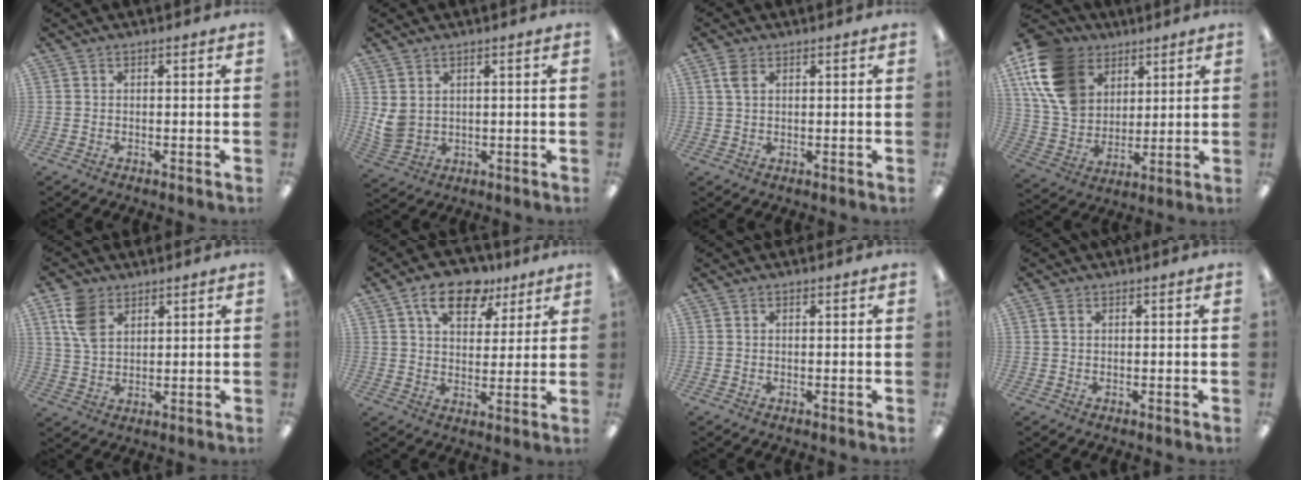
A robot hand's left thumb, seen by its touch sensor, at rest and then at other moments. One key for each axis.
{"total": 4.7, "fx": 2.2, "fy": 3.6, "fz": 2.0, "tx": -0.042, "ty": -0.011, "tz": 0.045}
{"total": 3.7, "fx": 1.8, "fy": 2.1, "fz": 2.4, "tx": -0.055, "ty": 0.003, "tz": 0.033}
{"total": 17.6, "fx": 8.3, "fy": 13.0, "fz": 8.6, "tx": -0.195, "ty": -0.027, "tz": 0.161}
{"total": 8.7, "fx": 5.0, "fy": 5.7, "fz": 4.4, "tx": -0.095, "ty": -0.003, "tz": 0.098}
{"total": 12.7, "fx": 7.9, "fy": 7.2, "fz": 6.9, "tx": -0.102, "ty": -0.029, "tz": 0.139}
{"total": 0.6, "fx": 0.4, "fy": 0.4, "fz": 0.2, "tx": -0.006, "ty": 0.003, "tz": 0.007}
{"total": 1.6, "fx": 0.9, "fy": 1.0, "fz": 1.0, "tx": -0.023, "ty": 0.002, "tz": 0.016}